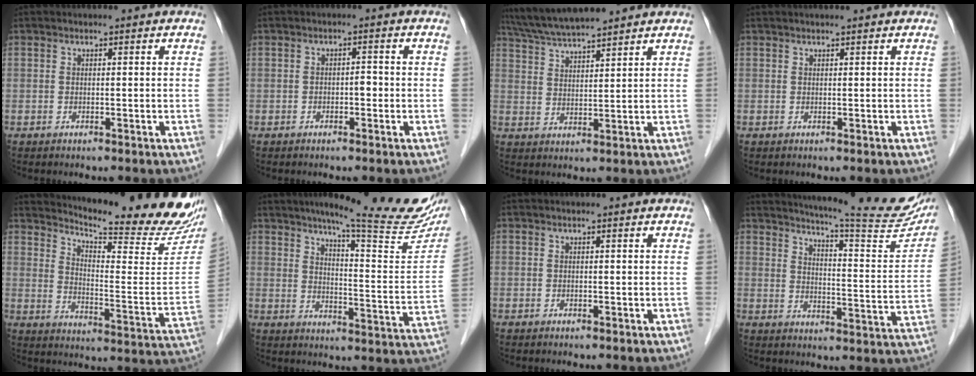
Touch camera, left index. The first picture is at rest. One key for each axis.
{"total": 1.3, "fx": -0.5, "fy": 0.6, "fz": 1.0, "tx": -0.013, "ty": 0.003, "tz": -0.008}
{"total": 9.9, "fx": 9.0, "fy": 0.0, "fz": 4.1, "tx": -0.080, "ty": 0.031, "tz": 0.159}
{"total": 2.5, "fx": 2.2, "fy": 0.0, "fz": 1.1, "tx": -0.011, "ty": 0.022, "tz": 0.031}
{"total": 23.1, "fx": 21.3, "fy": 1.5, "fz": 8.9, "tx": -0.136, "ty": -0.106, "tz": 0.267}
{"total": 22.3, "fx": 18.2, "fy": 1.7, "fz": 12.9, "tx": -0.170, "ty": -0.047, "tz": 0.227}
{"total": 0.0}
{"total": 20.9, "fx": 18.7, "fy": 1.0, "fz": 9.2, "tx": -0.129, "ty": -0.074, "tz": 0.226}